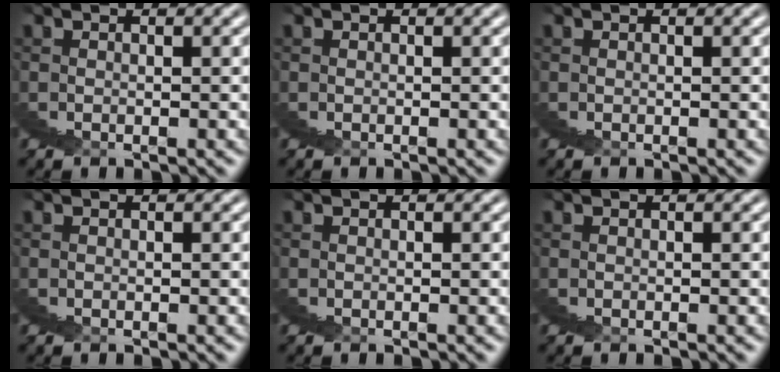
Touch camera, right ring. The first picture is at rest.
{"total": 0.0}
{"total": 0.0}
{"total": 0.0}
{"total": 0.0}
{"total": 0.0}